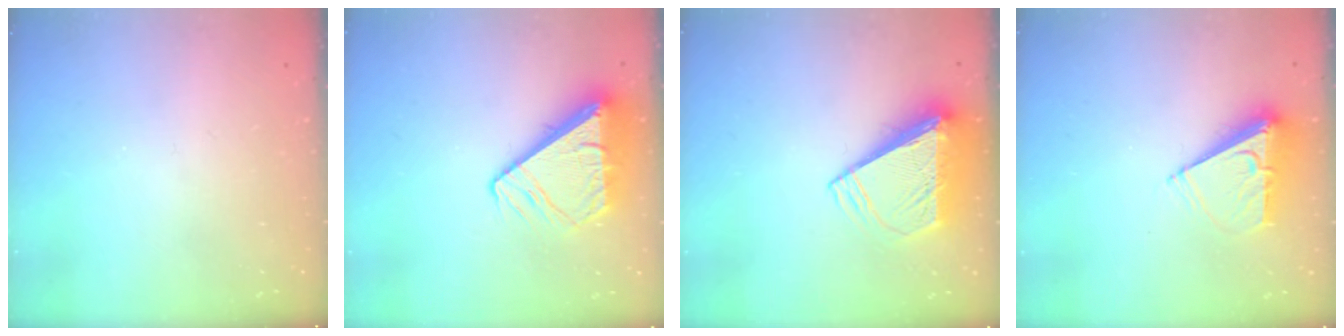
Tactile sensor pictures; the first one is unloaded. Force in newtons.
{"total": 10.8, "press": 10.7, "slide": 1.2}
{"total": 9.7, "press": 9.6, "slide": 1.4}
{"total": 7.5, "press": 7.5, "slide": 0.5}